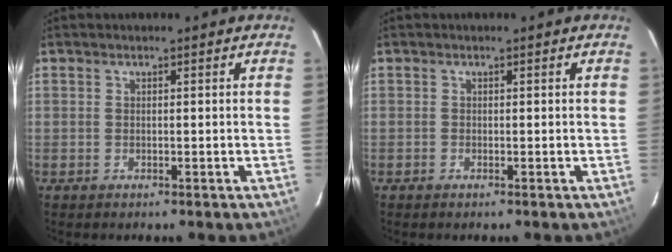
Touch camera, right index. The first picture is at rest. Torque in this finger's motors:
{"motor_torque": [-0.31, 0.00, -0.02, 0.00]}